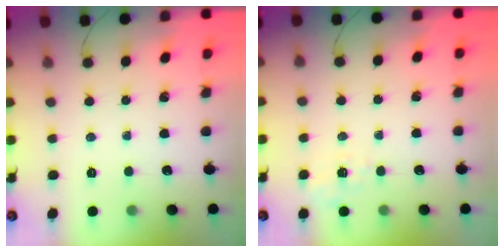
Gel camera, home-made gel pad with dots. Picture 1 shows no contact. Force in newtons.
{"total": 1.6, "press": 0.2, "slide": 1.6}